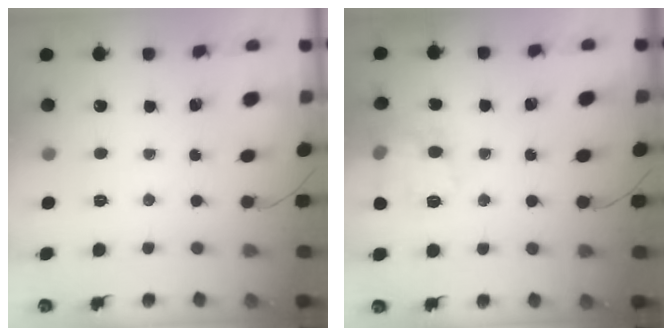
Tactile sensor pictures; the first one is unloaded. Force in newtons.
{"total": 12.7, "press": 12.7, "slide": 0.5}